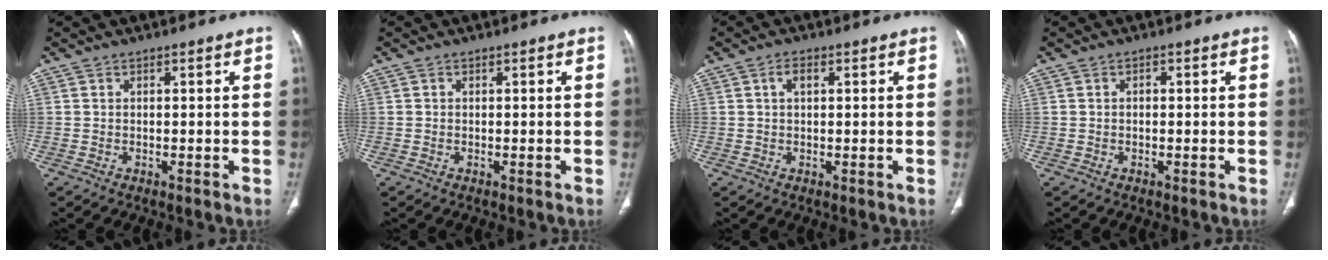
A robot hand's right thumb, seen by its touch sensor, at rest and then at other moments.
{"total": 0.0}
{"total": 2.3, "force": [0.8, 1.3, 1.8], "torque": [-0.034, 0.007, 0.014]}
{"total": 0.8, "force": [0.0, 0.5, 0.6], "torque": [-0.010, 0.002, -0.001]}